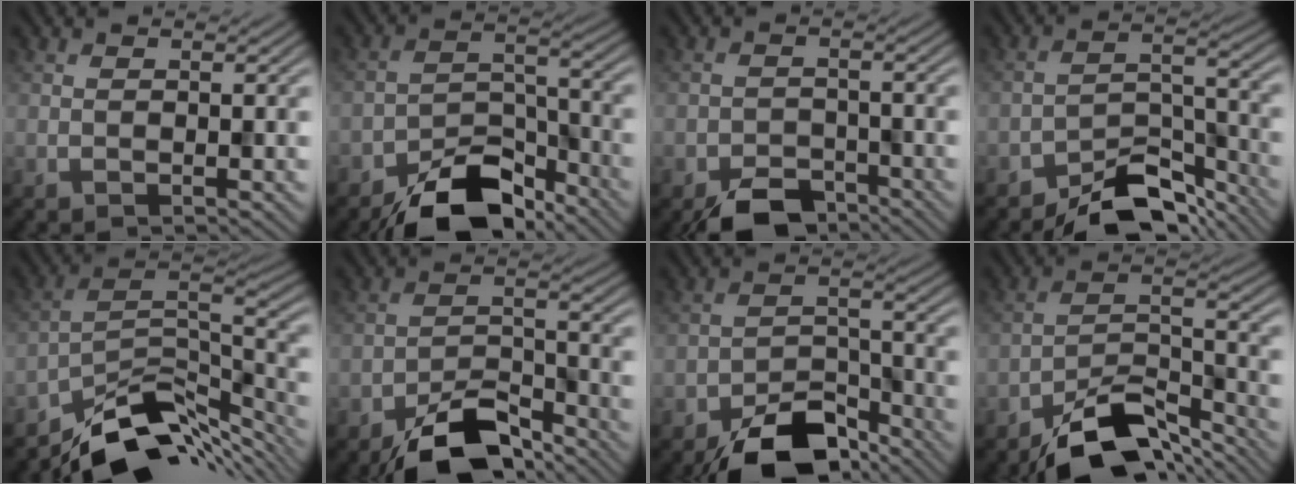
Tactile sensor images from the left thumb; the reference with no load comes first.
{"total": 10.2, "force": [-8.1, 4.1, 4.7], "torque": [-0.065, 0.000, -0.153]}
{"total": 5.3, "force": [-4.4, 2.3, 2.0], "torque": [-0.027, -0.004, -0.079]}
{"total": 8.3, "force": [-7.0, 2.9, 3.4], "torque": [-0.042, 0.007, -0.130]}
{"total": 11.6, "force": [-8.8, 4.9, 5.8], "torque": [-0.092, -0.003, -0.155]}
{"total": 9.1, "force": [-7.0, 3.3, 4.7], "torque": [-0.072, 0.000, -0.136]}
{"total": 9.7, "force": [-7.4, 4.1, 4.7], "torque": [-0.066, -0.006, -0.136]}
{"total": 11.0, "force": [-8.5, 4.1, 5.7], "torque": [-0.088, 0.000, -0.158]}